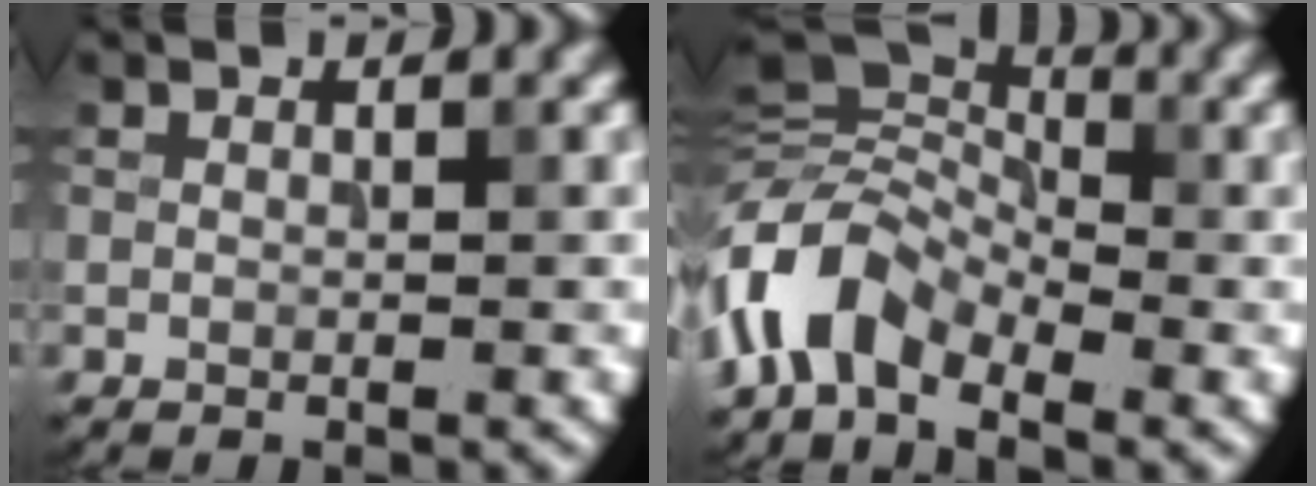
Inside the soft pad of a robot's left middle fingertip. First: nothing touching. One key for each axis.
{"total": 6.3, "fx": -3.3, "fy": 3.6, "fz": 3.9, "tx": -0.071, "ty": 0.007, "tz": -0.081}